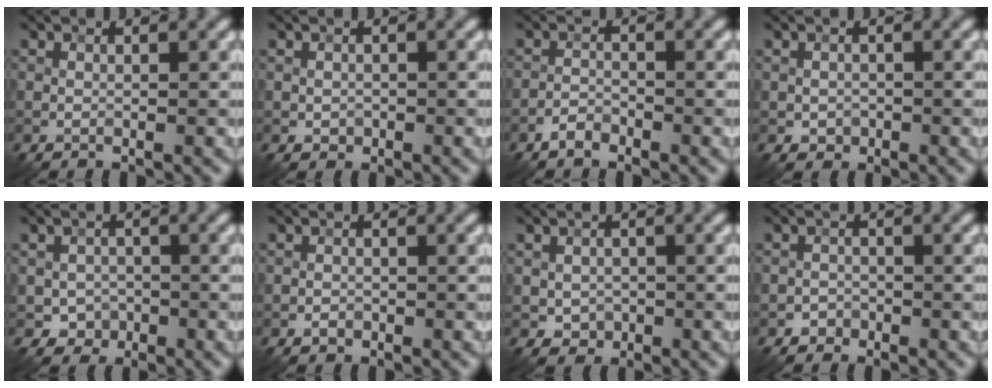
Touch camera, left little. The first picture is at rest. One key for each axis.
{"total": 0.8, "fx": -0.2, "fy": 0.7, "fz": 0.3, "tx": -0.001, "ty": -0.003, "tz": -0.004}
{"total": 1.4, "fx": -1.2, "fy": 0.6, "fz": 0.6, "tx": -0.007, "ty": 0.005, "tz": -0.025}
{"total": 1.2, "fx": -0.3, "fy": 1.0, "fz": 0.4, "tx": -0.004, "ty": -0.004, "tz": -0.006}
{"total": 2.2, "fx": -0.6, "fy": 2.0, "fz": 0.6, "tx": -0.002, "ty": -0.003, "tz": -0.014}
{"total": 0.8, "fx": -0.4, "fy": 0.6, "fz": 0.3, "tx": 0.000, "ty": -0.002, "tz": -0.008}
{"total": 1.9, "fx": -0.4, "fy": 1.6, "fz": 0.8, "tx": -0.011, "ty": -0.005, "tz": -0.008}
{"total": 1.0, "fx": -0.7, "fy": 0.8, "fz": -0.1, "tx": 0.010, "ty": 0.003, "tz": -0.011}